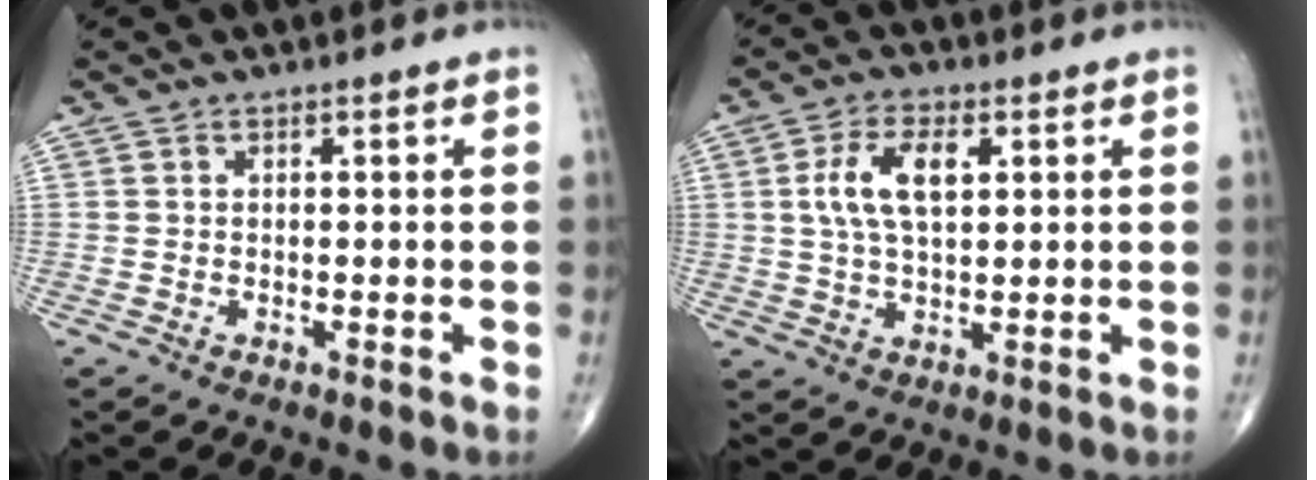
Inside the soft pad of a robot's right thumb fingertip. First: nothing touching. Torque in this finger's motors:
{"motor_torque": [0.14, 0.16, 0.71, 0.10, 0.21]}